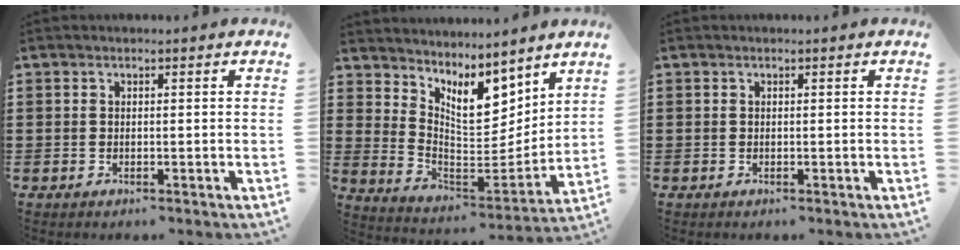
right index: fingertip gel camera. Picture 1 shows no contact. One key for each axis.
{"total": 8.7, "fx": 6.2, "fy": 3.8, "fz": 4.8, "tx": -0.095, "ty": -0.050, "tz": 0.114}
{"total": 0.0}